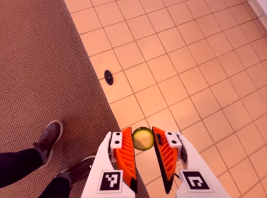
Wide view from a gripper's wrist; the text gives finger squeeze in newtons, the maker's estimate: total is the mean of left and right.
{"total": 6.8, "left": 6.5, "right": 7.1}